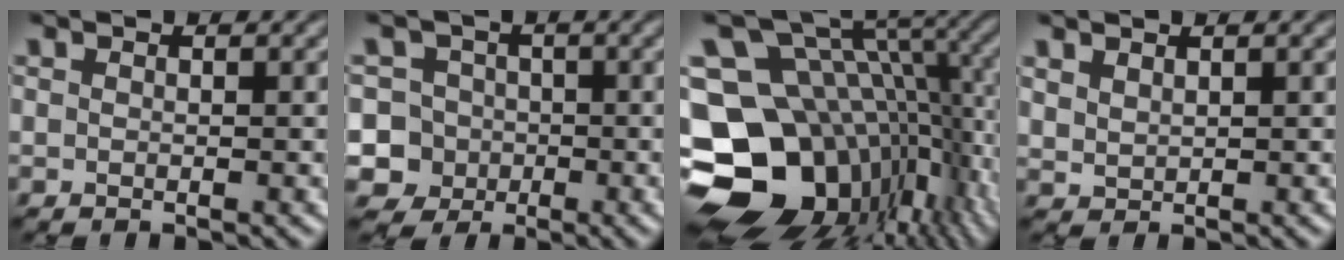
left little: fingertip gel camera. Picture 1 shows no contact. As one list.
[{"total": 6.4, "force": [-1.7, 5.9, 1.7], "torque": [-0.019, 0.021, -0.068]}, {"total": 18.0, "force": [-5.1, 13.0, 11.4], "torque": [-0.206, 0.002, -0.066]}, {"total": 1.1, "force": [0.9, 0.5, 0.5], "torque": [-0.013, 0.001, 0.020]}]